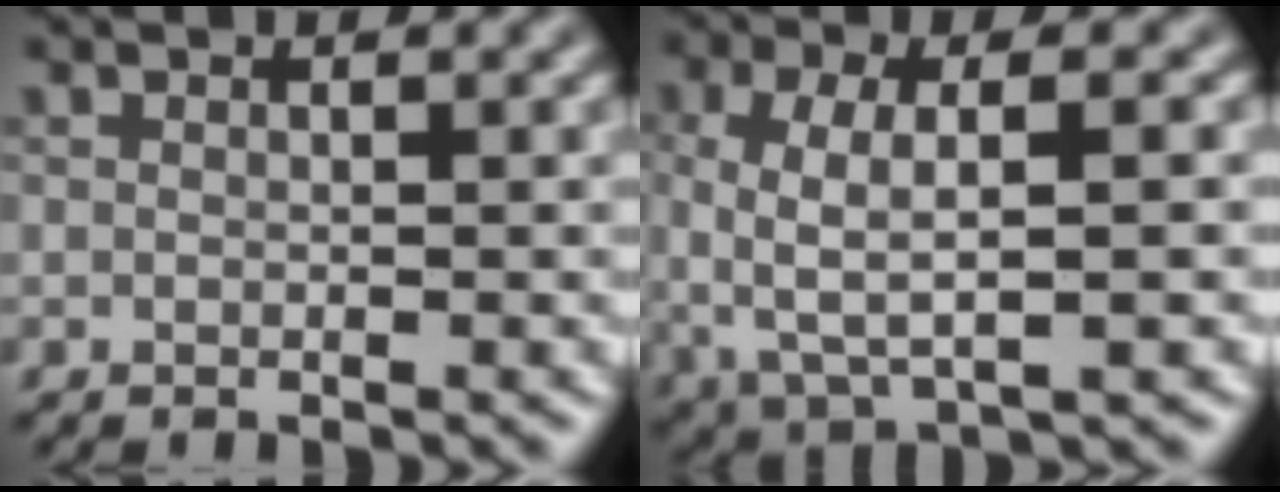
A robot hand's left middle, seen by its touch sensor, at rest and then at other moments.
{"total": 5.4, "force": [-0.1, 2.1, 5.0], "torque": [-0.104, -0.001, 0.000]}